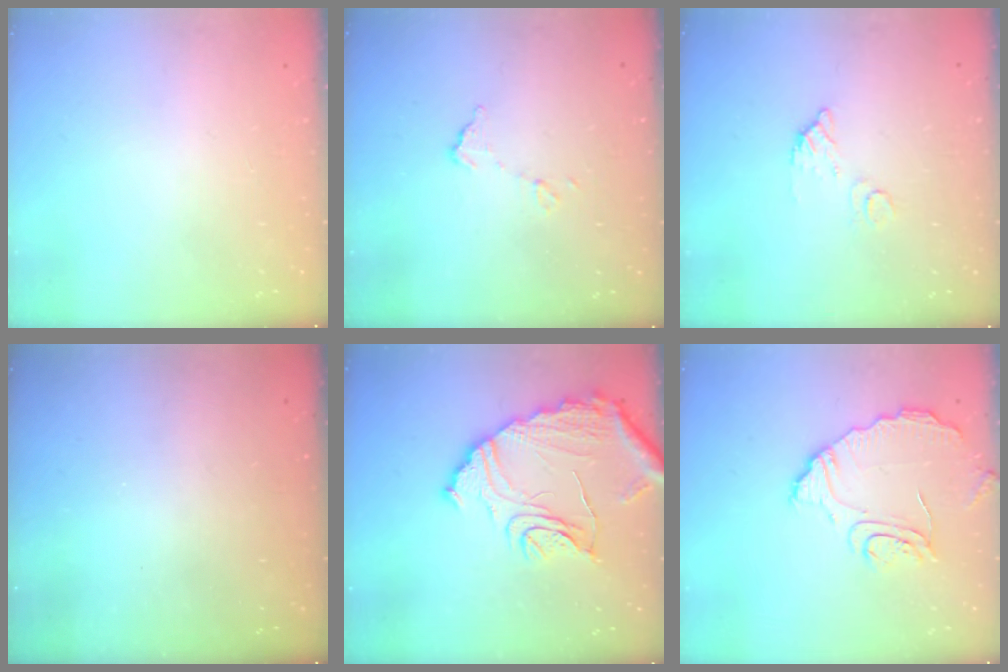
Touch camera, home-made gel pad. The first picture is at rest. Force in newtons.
{"total": 6.3, "press": 6.3, "slide": 0.4}
{"total": 5.1, "press": 5.1, "slide": 0.4}
{"total": 3.0, "press": 3.0, "slide": 0.1}
{"total": 16.7, "press": 16.6, "slide": 1.3}
{"total": 10.5, "press": 10.5, "slide": 0.5}